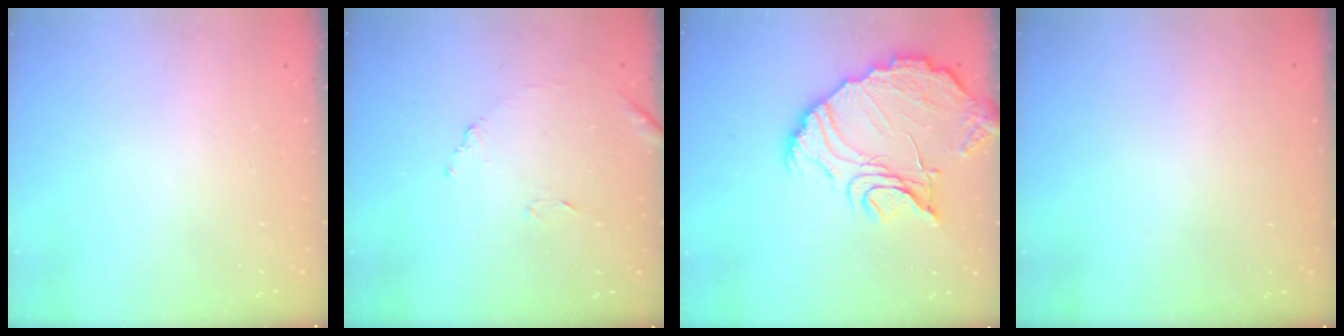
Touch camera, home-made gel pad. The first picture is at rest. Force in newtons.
{"total": 7.8, "press": 7.8, "slide": 0.5}
{"total": 15.9, "press": 15.8, "slide": 1.5}
{"total": 3.0, "press": 3.0, "slide": 0.1}